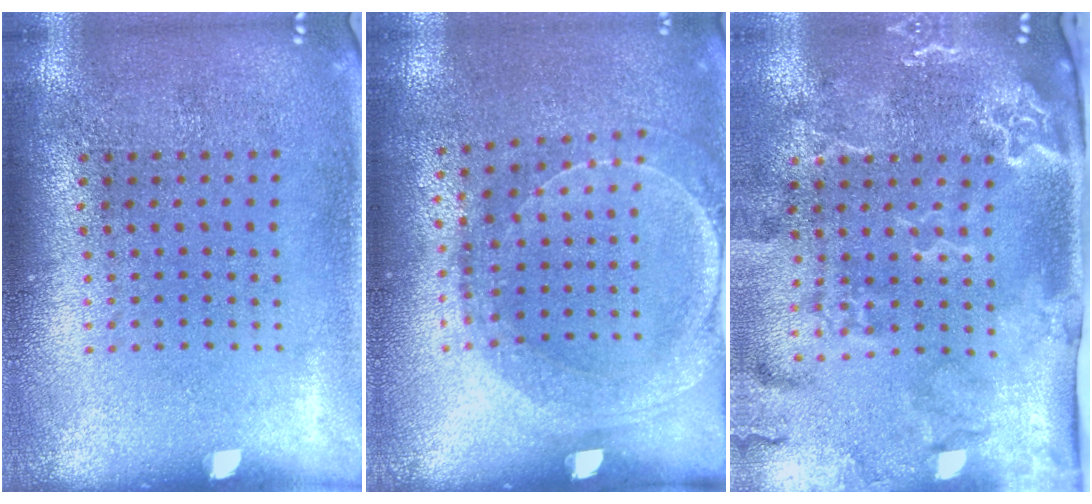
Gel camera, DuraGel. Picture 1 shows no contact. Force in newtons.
{"total": 1.5, "press": 1.5, "slide": 0.4}
{"total": 3.1, "press": 2.4, "slide": 2.0}